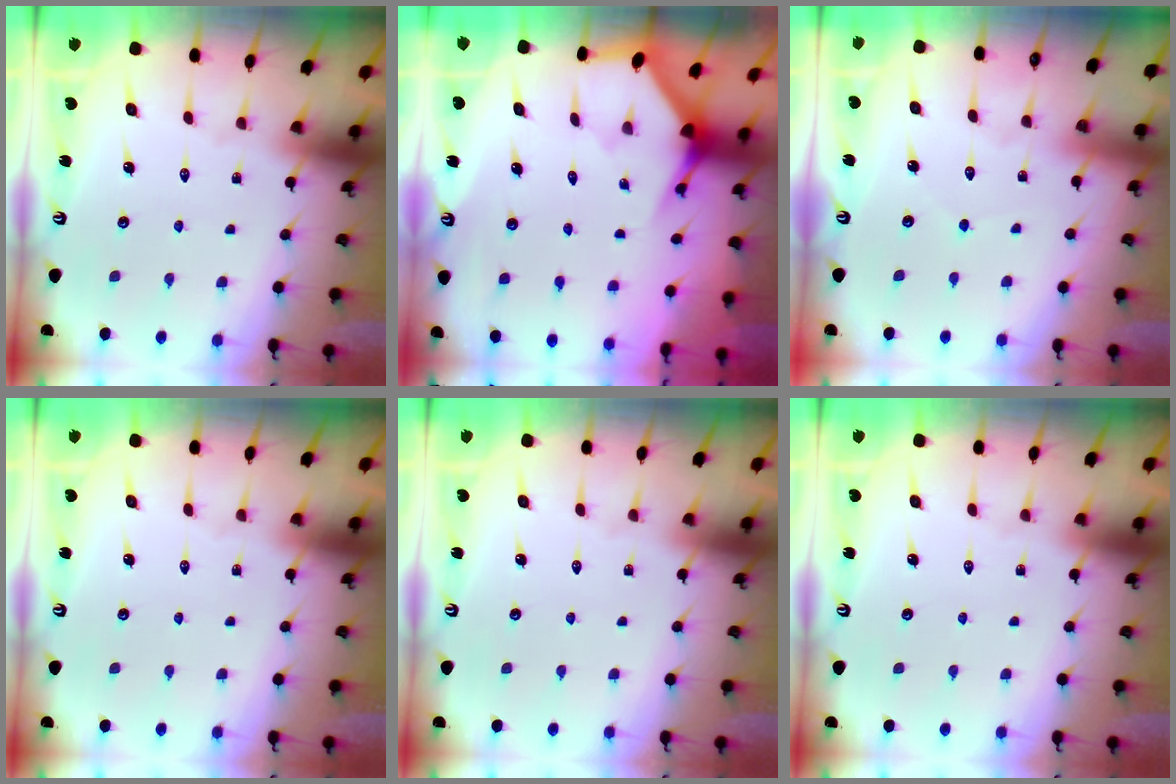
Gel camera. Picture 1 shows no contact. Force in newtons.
{"total": 3.5, "press": 3.4, "slide": 0.2}
{"total": 3.7, "press": 3.7, "slide": 0.3}
{"total": 0.0}
{"total": 0.0}
{"total": 0.0}